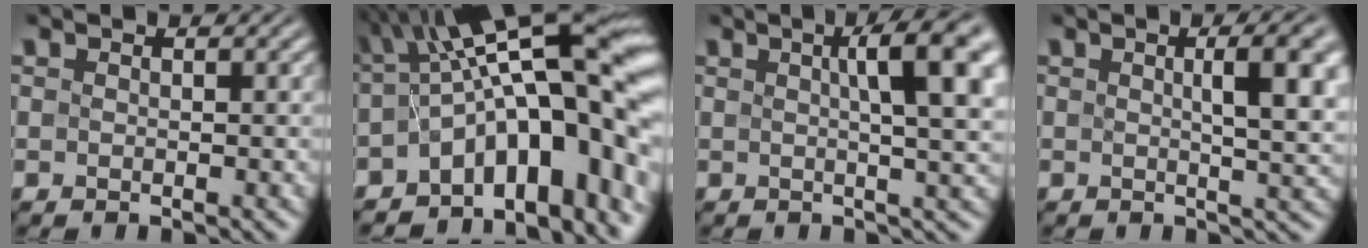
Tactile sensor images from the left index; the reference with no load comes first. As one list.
[{"total": 14.3, "force": [-2.0, 5.9, 12.9], "torque": [-0.147, 0.026, -0.032]}, {"total": 7.7, "force": [2.0, 1.8, 7.2], "torque": [-0.072, 0.012, 0.026]}, {"total": 6.3, "force": [1.4, 1.8, 5.9], "torque": [-0.064, 0.009, 0.019]}]